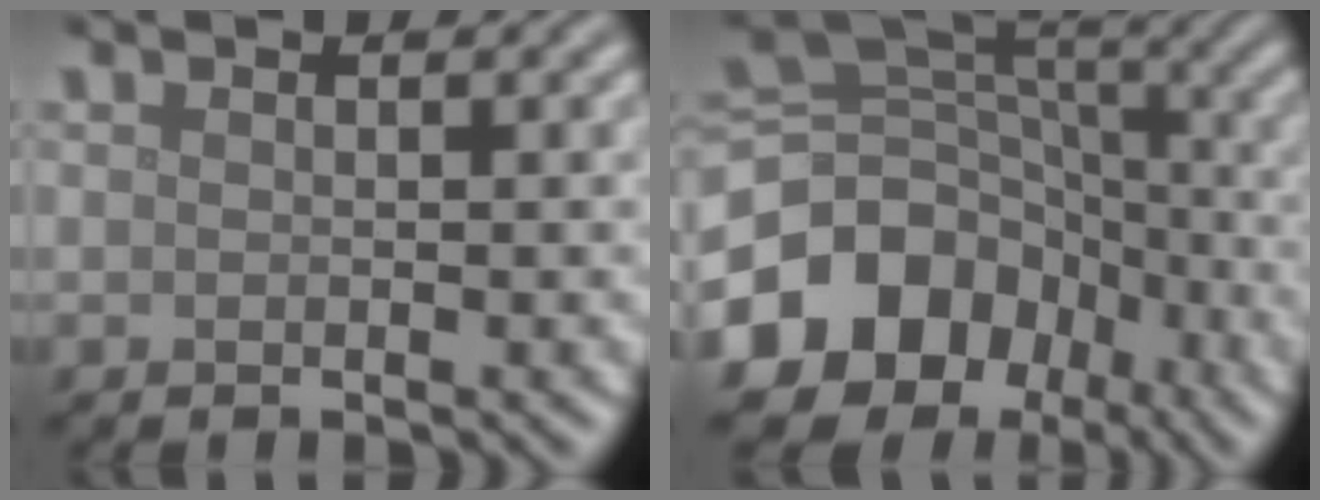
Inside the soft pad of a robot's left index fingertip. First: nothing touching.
{"total": 12.6, "force": [-6.2, 9.9, 4.7], "torque": [-0.118, 0.008, -0.108]}